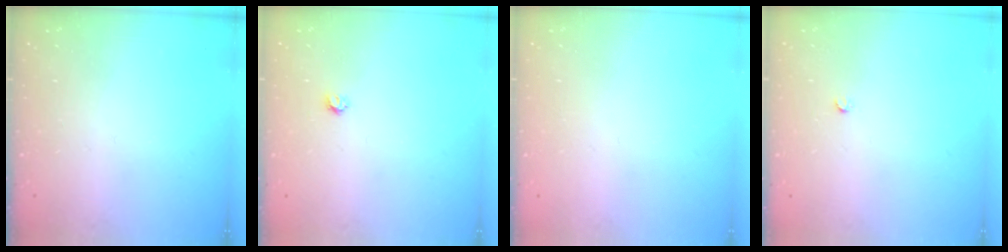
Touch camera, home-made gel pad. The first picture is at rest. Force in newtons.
{"total": 3.2, "press": 3.2, "slide": 0.3}
{"total": 0.7, "press": 0.7, "slide": 0.3}
{"total": 2.2, "press": 2.2, "slide": 0.3}